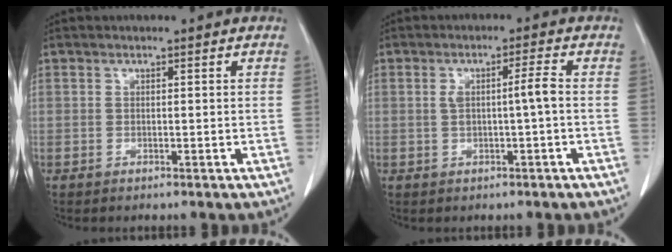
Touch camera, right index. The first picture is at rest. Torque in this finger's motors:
{"motor_torque": [0.51, -0.04, 0.06, 0.08]}